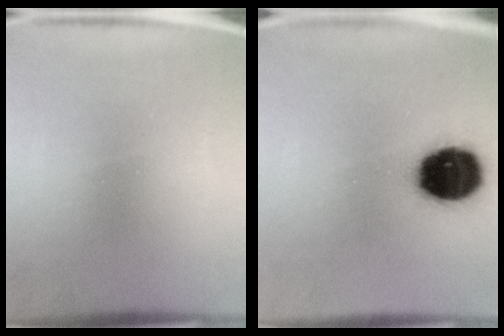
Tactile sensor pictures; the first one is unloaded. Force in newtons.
{"total": 18.1}